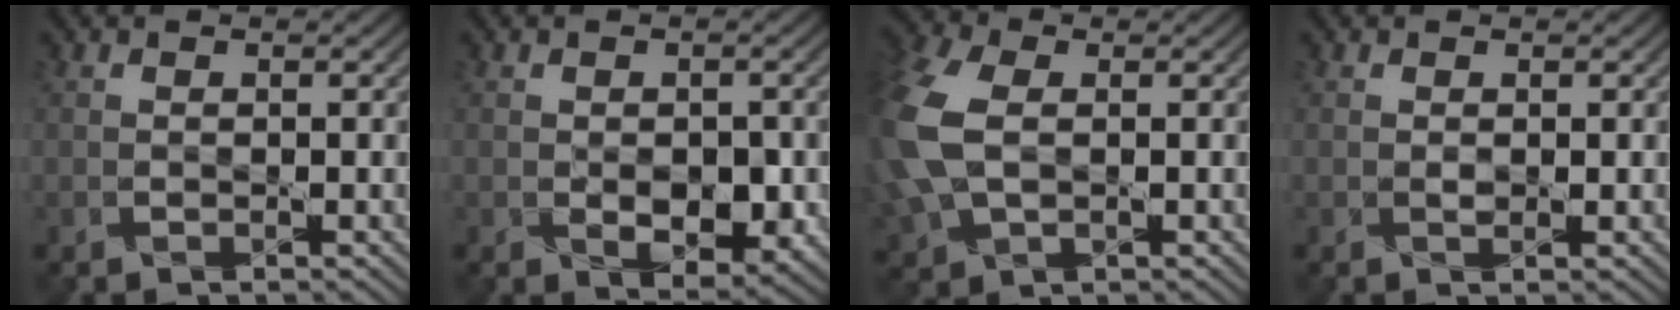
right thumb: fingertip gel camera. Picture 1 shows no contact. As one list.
[{"total": 4.3, "force": [-0.7, 2.7, 3.2], "torque": [-0.052, -0.013, -0.007]}, {"total": 11.9, "force": [0.7, 7.9, 8.9], "torque": [-0.271, -0.007, 0.017]}, {"total": 0.6, "force": [0.2, 0.3, 0.5], "torque": [-0.009, -0.002, 0.002]}]